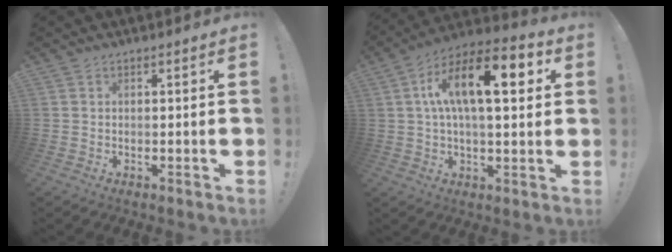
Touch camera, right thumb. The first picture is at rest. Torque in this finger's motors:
{"motor_torque": [2.50, 2.50, 0.58, 0.26, 0.20]}